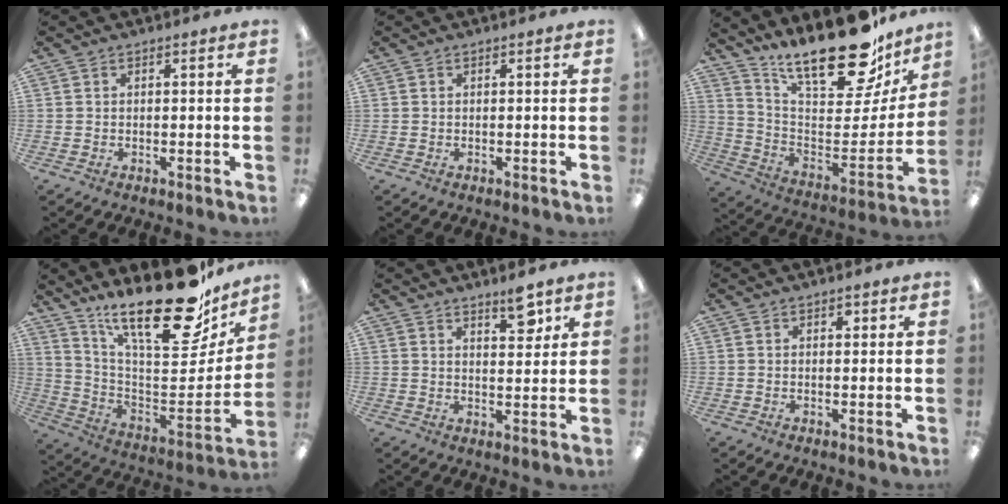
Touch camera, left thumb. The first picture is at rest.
{"total": 0.0}
{"total": 24.7, "force": [19.9, 7.7, 12.3], "torque": [-0.170, -0.150, 0.337]}
{"total": 26.2, "force": [19.4, 8.3, 15.5], "torque": [-0.213, -0.146, 0.324]}
{"total": 6.1, "force": [4.6, 2.1, 3.5], "torque": [-0.031, -0.033, 0.073]}
{"total": 1.1, "force": [0.7, 0.6, 0.6], "torque": [-0.004, -0.001, 0.011]}